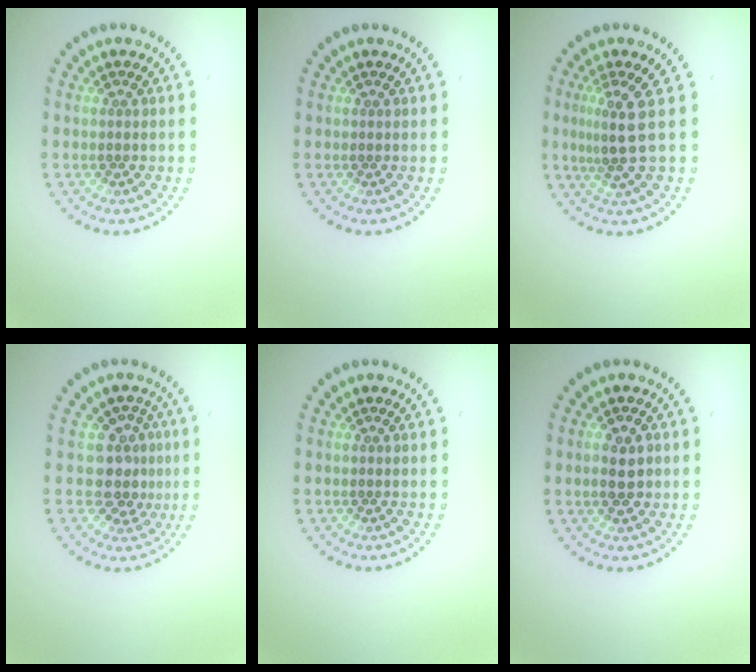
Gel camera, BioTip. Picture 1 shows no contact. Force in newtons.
{"total": 0.0}
{"total": 3.0, "press": 2.2, "slide": 2.0}
{"total": 3.1, "press": 2.6, "slide": 1.8}
{"total": 0.0}
{"total": 2.6, "press": 2.6, "slide": 0.2}